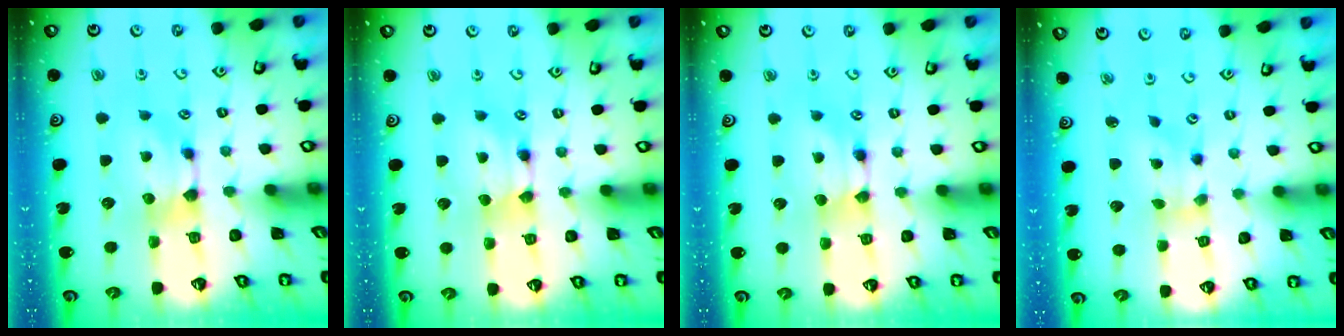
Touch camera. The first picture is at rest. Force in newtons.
{"total": 1.6, "press": 1.6, "slide": 0.1}
{"total": 1.5, "press": 1.5, "slide": 0.2}
{"total": 1.5, "press": 0.6, "slide": 1.4}